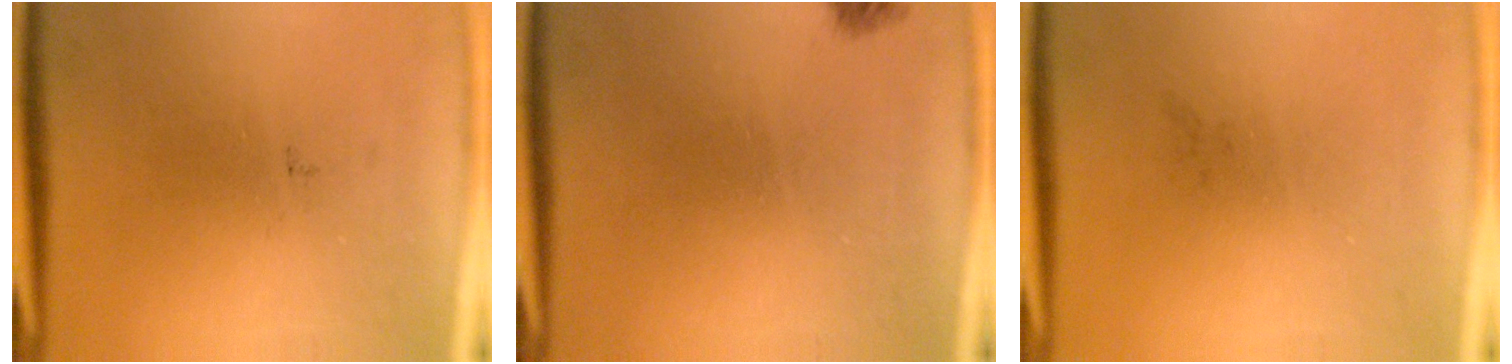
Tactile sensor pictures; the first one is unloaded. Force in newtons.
{"total": 1.0}
{"total": 0.0}